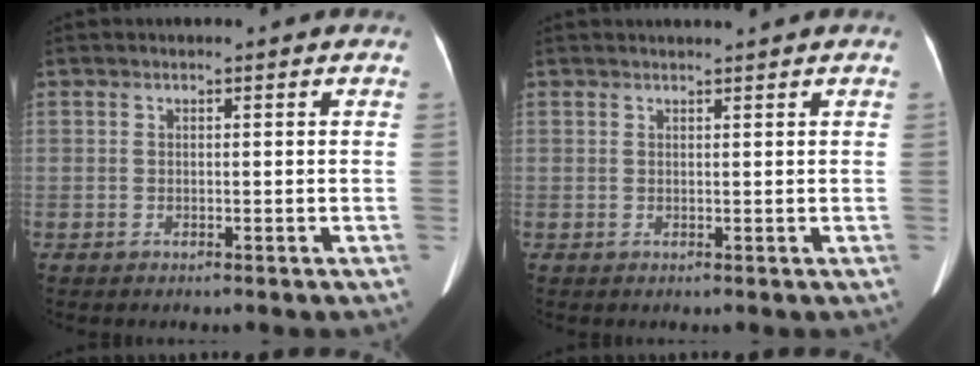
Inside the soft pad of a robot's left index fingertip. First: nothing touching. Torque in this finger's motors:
{"motor_torque": [-0.01, -0.11, 0.00, 0.02]}